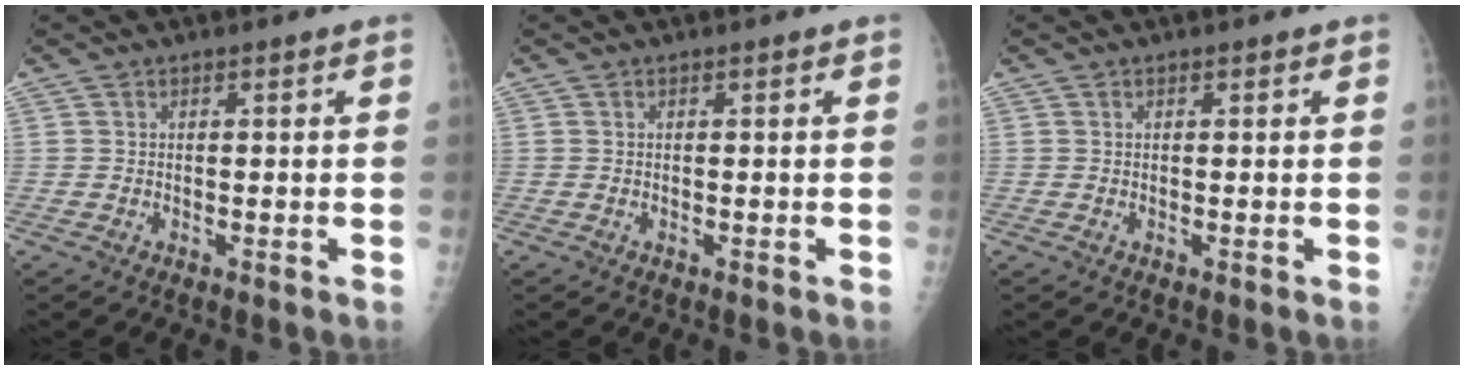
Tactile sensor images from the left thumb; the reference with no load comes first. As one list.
[{"total": 0.0}, {"total": 0.0}]